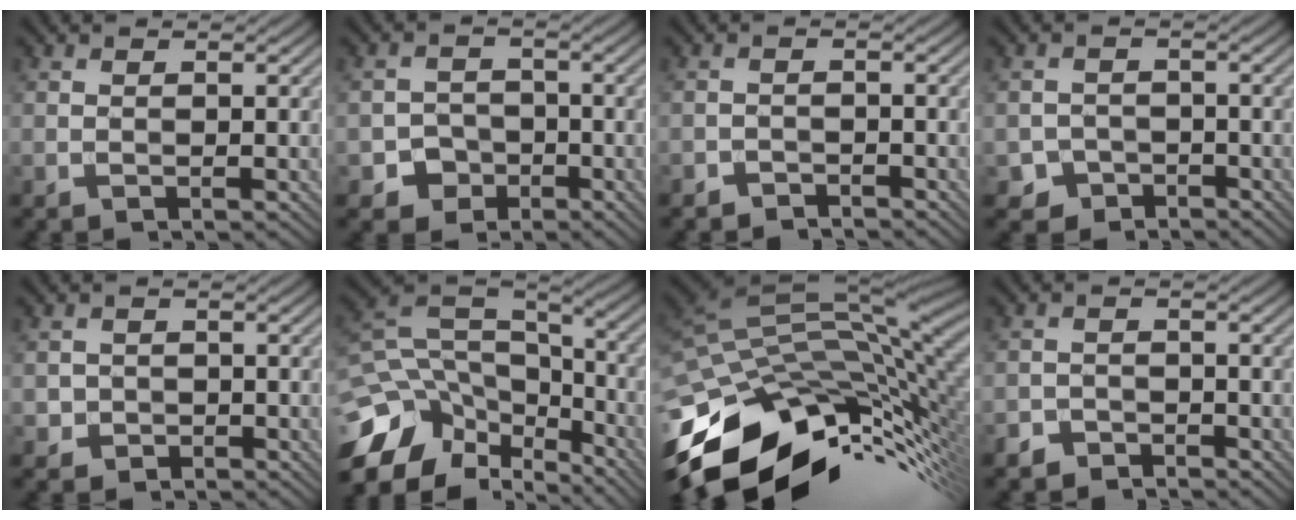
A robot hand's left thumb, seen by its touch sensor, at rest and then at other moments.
{"total": 3.3, "force": [-1.8, 2.7, 0.5], "torque": [0.001, 0.002, -0.036]}
{"total": 1.6, "force": [-1.5, 0.3, -0.3], "torque": [0.006, 0.002, -0.032]}
{"total": 2.7, "force": [-1.9, 2.0, 0.0], "torque": [0.003, -0.001, -0.038]}
{"total": 1.7, "force": [-0.8, 1.5, -0.2], "torque": [0.007, -0.003, -0.016]}
{"total": 15.5, "force": [-9.2, 10.1, 7.2], "torque": [-0.203, -0.023, -0.111]}
{"total": 15.6, "force": [-8.4, 8.1, 10.4], "torque": [-0.232, -0.026, -0.139]}
{"total": 2.3, "force": [-2.1, 0.9, -0.2], "torque": [0.007, 0.005, -0.045]}